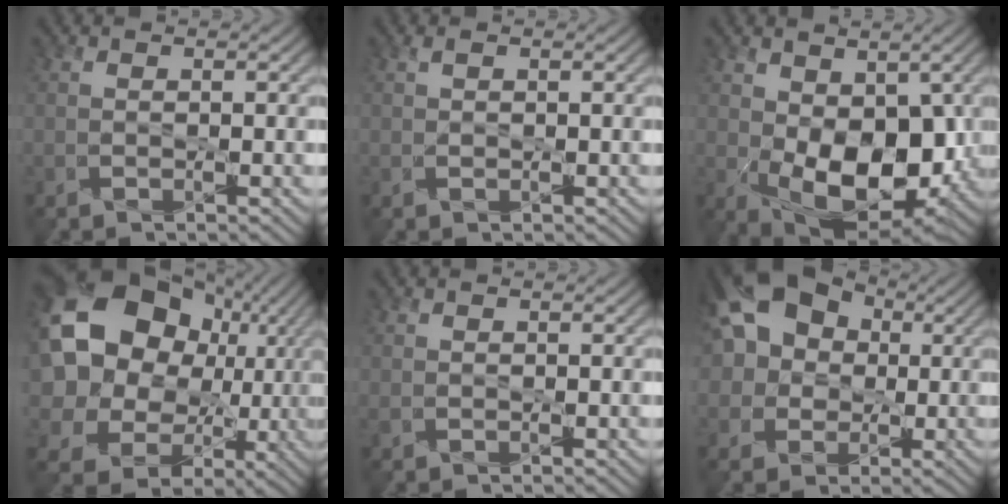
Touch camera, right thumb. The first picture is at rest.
{"total": 0.6, "force": [0.5, 0.3, 0.1], "torque": [-0.005, 0.004, 0.010]}
{"total": 10.9, "force": [-0.5, 6.9, 8.4], "torque": [-0.147, -0.026, 0.000]}
{"total": 21.2, "force": [5.2, 17.8, 10.2], "torque": [-0.275, 0.007, 0.099]}
{"total": 0.6, "force": [-0.1, 0.5, 0.2], "torque": [-0.010, -0.001, 0.000]}
{"total": 12.8, "force": [3.3, 10.0, 7.3], "torque": [-0.150, 0.033, 0.033]}